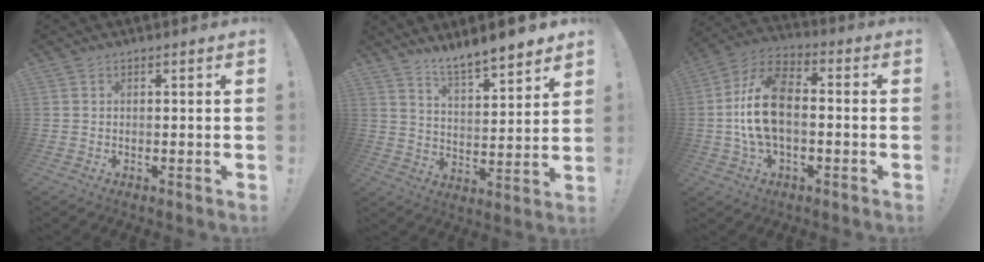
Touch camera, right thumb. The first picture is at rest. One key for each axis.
{"total": 8.6, "fx": 8.1, "fy": 0.5, "fz": 3.0, "tx": -0.052, "ty": -0.070, "tz": 0.141}
{"total": 15.0, "fx": -1.1, "fy": 8.7, "fz": 12.2, "tx": -0.232, "ty": 0.012, "tz": -0.019}